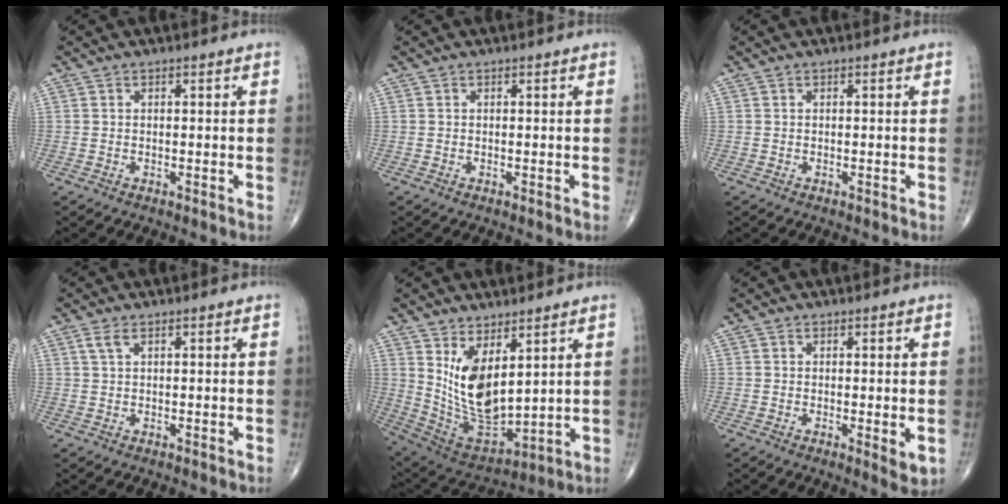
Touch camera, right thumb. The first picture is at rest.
{"total": 0.0}
{"total": 0.0}
{"total": 2.1, "force": [1.1, 0.9, 1.5], "torque": [-0.037, 0.007, 0.028]}
{"total": 13.3, "force": [4.7, 6.4, 10.7], "torque": [-0.179, -0.038, 0.114]}
{"total": 2.9, "force": [-0.3, 0.9, 2.7], "torque": [-0.039, -0.010, -0.005]}